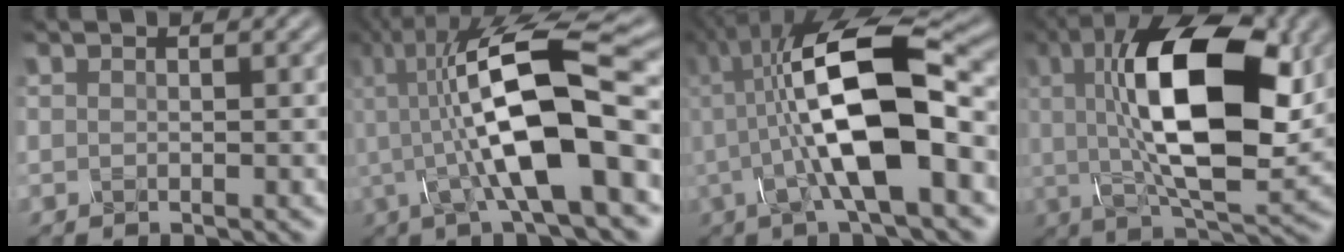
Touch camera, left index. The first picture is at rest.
{"total": 12.2, "force": [-0.3, 3.0, 11.9], "torque": [-0.201, 0.017, -0.013]}
{"total": 11.8, "force": [0.1, 3.3, 11.4], "torque": [-0.197, 0.013, -0.003]}
{"total": 14.0, "force": [2.4, 5.4, 12.7], "torque": [-0.205, 0.008, 0.036]}